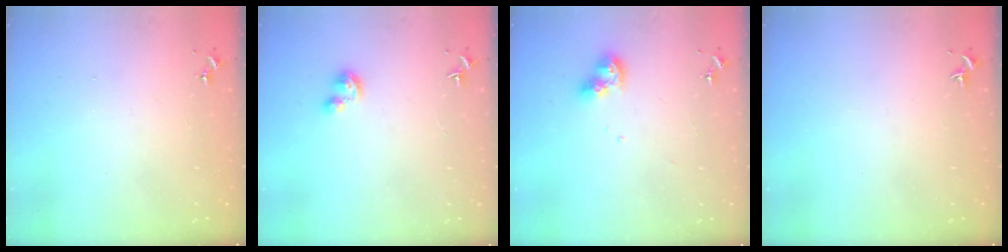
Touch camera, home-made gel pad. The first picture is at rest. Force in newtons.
{"total": 4.4, "press": 4.4, "slide": 0.4}
{"total": 9.4, "press": 9.4, "slide": 1.1}
{"total": 0.0}